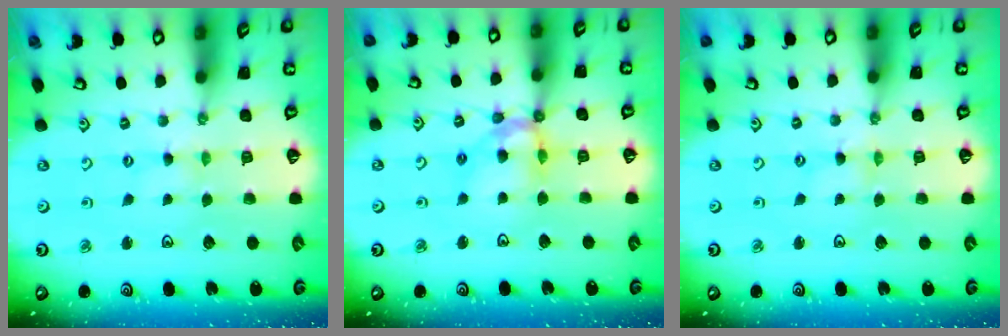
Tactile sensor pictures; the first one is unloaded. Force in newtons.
{"total": 11.7, "press": 11.6, "slide": 1.3}
{"total": 1.1, "press": 1.0, "slide": 0.1}